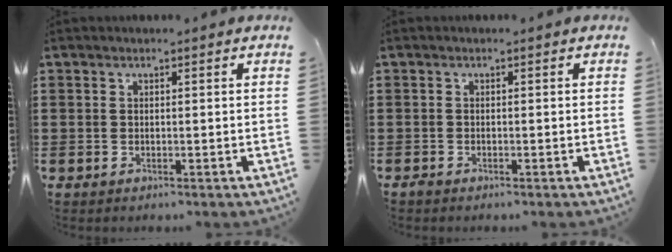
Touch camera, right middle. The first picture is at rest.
{"total": 0.0}